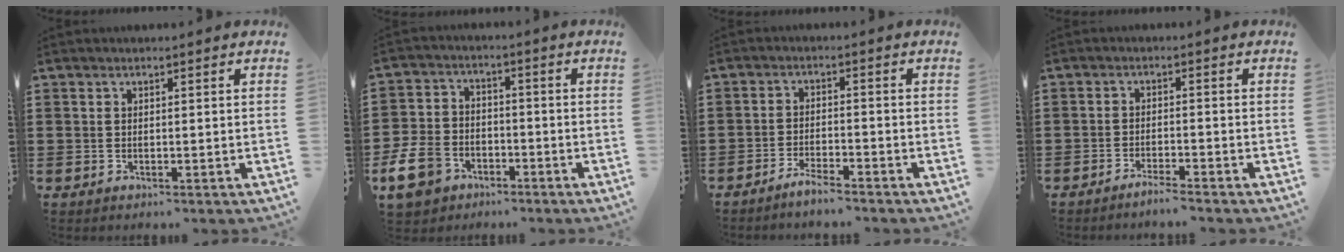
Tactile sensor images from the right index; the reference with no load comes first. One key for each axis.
{"total": 8.0, "fx": -4.9, "fy": 5.4, "fz": 3.4, "tx": -0.107, "ty": 0.015, "tz": -0.101}
{"total": 2.8, "fx": -2.7, "fy": 0.0, "fz": 0.7, "tx": -0.013, "ty": 0.006, "tz": -0.054}
{"total": 2.0, "fx": -1.9, "fy": -0.2, "fz": 0.5, "tx": -0.009, "ty": 0.003, "tz": -0.036}